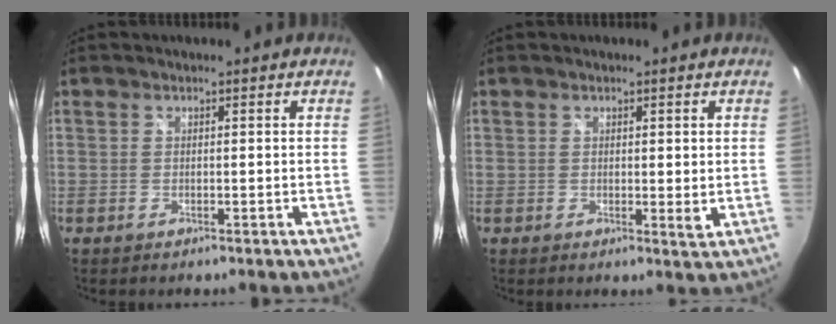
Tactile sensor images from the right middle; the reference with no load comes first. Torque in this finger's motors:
{"motor_torque": [0.03, 0.08, 0.11, 0.02]}